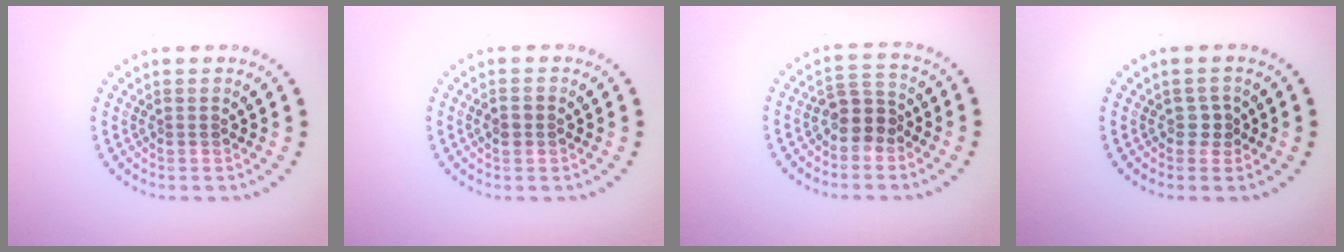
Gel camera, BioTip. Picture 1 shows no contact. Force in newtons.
{"total": 1.0, "press": 1.0, "slide": 0.2}
{"total": 2.9, "press": 2.5, "slide": 1.3}
{"total": 1.1, "press": 0.9, "slide": 0.6}